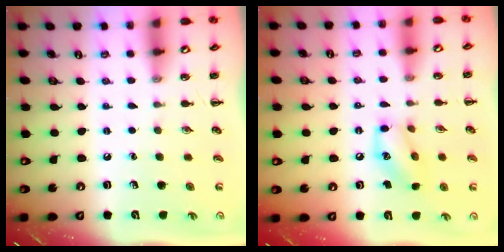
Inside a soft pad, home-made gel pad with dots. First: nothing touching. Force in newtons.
{"total": 11.1, "press": 11.0, "slide": 1.4}